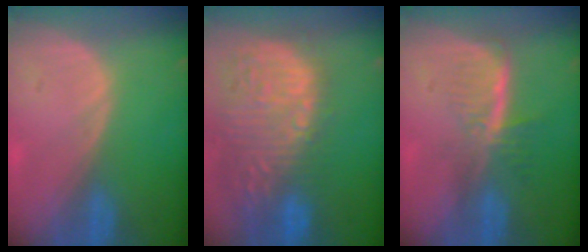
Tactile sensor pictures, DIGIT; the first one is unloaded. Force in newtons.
{"total": 15.4, "press": 12.6, "slide": 8.8}
{"total": 6.0, "press": 5.1, "slide": 3.0}